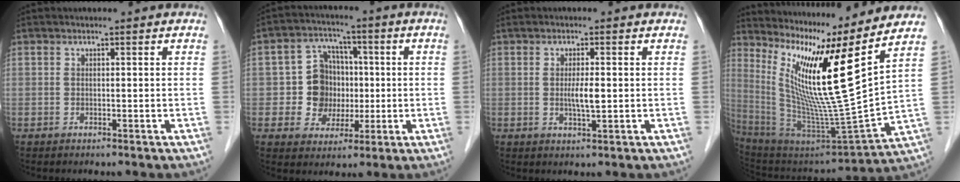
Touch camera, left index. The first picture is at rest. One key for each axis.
{"total": 8.4, "fx": -0.6, "fy": 7.9, "fz": 2.9, "tx": -0.052, "ty": 0.030, "tz": -0.004}
{"total": 3.1, "fx": 0.0, "fy": 0.4, "fz": 3.1, "tx": -0.058, "ty": -0.003, "tz": 0.001}
{"total": 19.5, "fx": 9.5, "fy": -1.1, "fz": 17.0, "tx": -0.303, "ty": -0.027, "tz": 0.163}